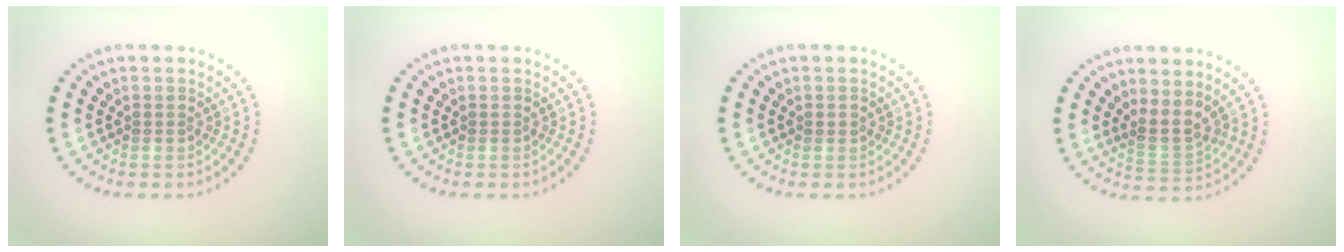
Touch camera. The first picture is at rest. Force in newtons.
{"total": 0.0}
{"total": 0.7, "press": 0.7, "slide": 0.1}
{"total": 2.3, "press": 1.7, "slide": 1.5}